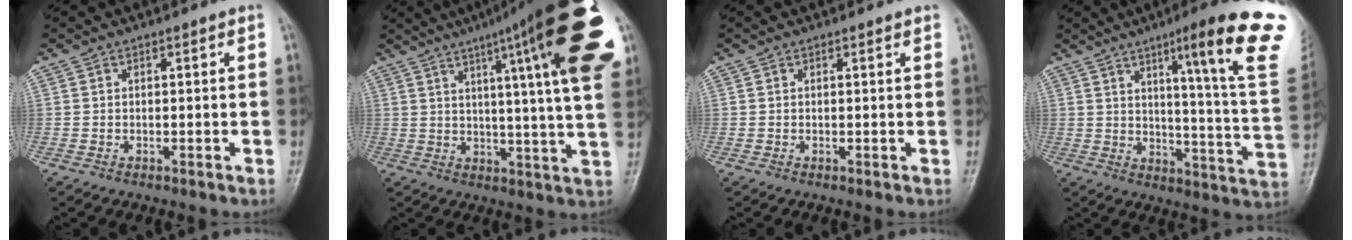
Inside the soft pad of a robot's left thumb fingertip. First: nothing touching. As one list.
[{"total": 25.5, "force": [11.1, 3.4, 22.7], "torque": [-0.272, -0.015, 0.143]}, {"total": 0.5, "force": [0.4, 0.0, 0.3], "torque": [-0.007, -0.001, 0.006]}, {"total": 21.6, "force": [11.4, 1.2, 18.3], "torque": [-0.226, -0.055, 0.148]}]